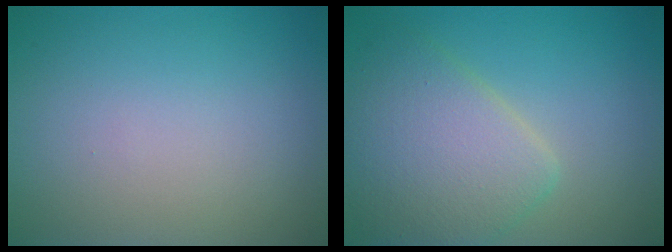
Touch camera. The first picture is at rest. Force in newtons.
{"total": 6.0, "press": 5.9, "slide": 0.4}